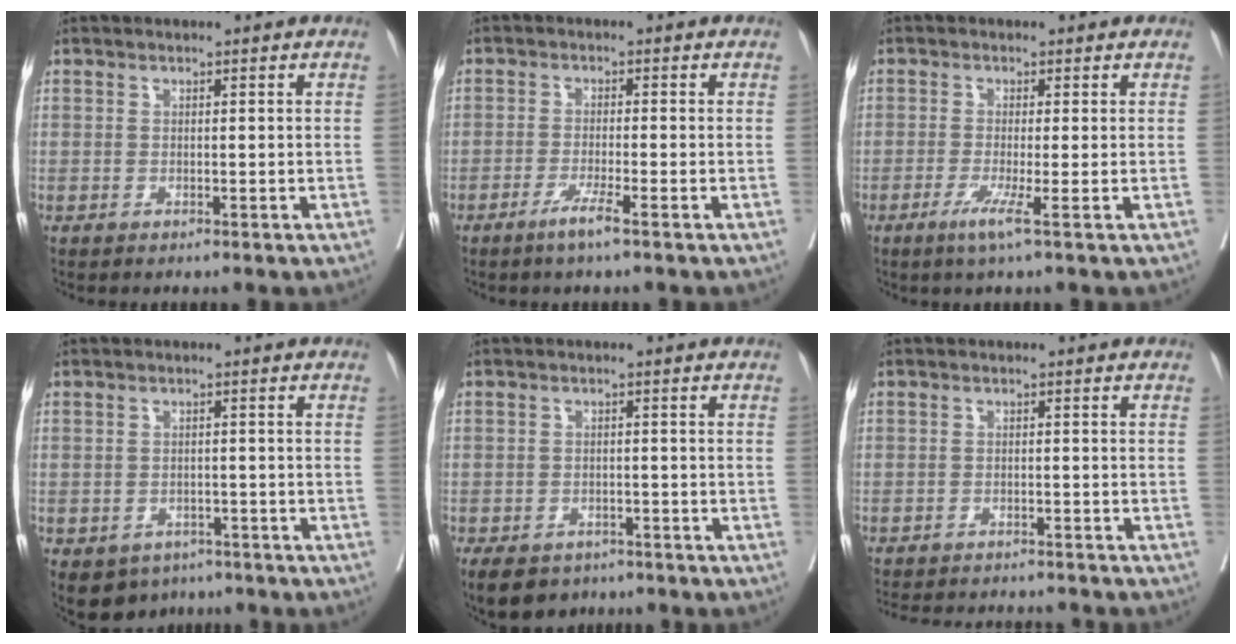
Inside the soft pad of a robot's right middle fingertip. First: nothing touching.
{"total": 3.1, "force": [-1.6, -1.3, 2.3], "torque": [-0.043, -0.008, -0.036]}
{"total": 3.1, "force": [-1.0, -1.5, 2.4], "torque": [-0.046, -0.010, -0.025]}
{"total": 5.5, "force": [-3.6, 4.0, 1.3], "torque": [-0.019, 0.006, -0.045]}
{"total": 9.7, "force": [-6.7, 6.0, 3.6], "torque": [-0.088, -0.016, -0.088]}
{"total": 11.2, "force": [-10.7, 1.3, 3.3], "torque": [-0.055, -0.001, -0.135]}